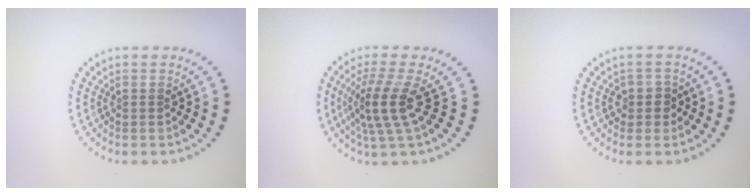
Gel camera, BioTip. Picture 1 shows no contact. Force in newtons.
{"total": 3.9, "press": 2.8, "slide": 2.6}
{"total": 1.8, "press": 1.5, "slide": 1.0}